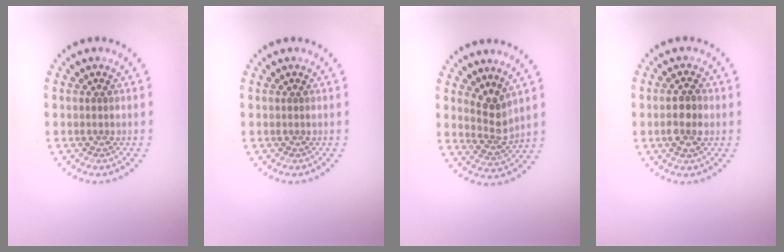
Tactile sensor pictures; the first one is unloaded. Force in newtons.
{"total": 0.0}
{"total": 2.7, "press": 2.0, "slide": 1.8}
{"total": 2.5, "press": 2.5, "slide": 0.4}